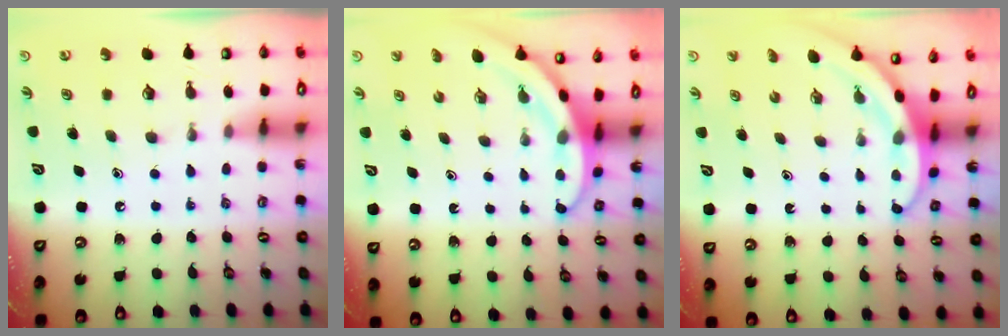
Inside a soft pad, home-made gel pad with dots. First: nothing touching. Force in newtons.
{"total": 3.0, "press": 3.0, "slide": 0.1}
{"total": 3.2, "press": 3.2, "slide": 0.1}